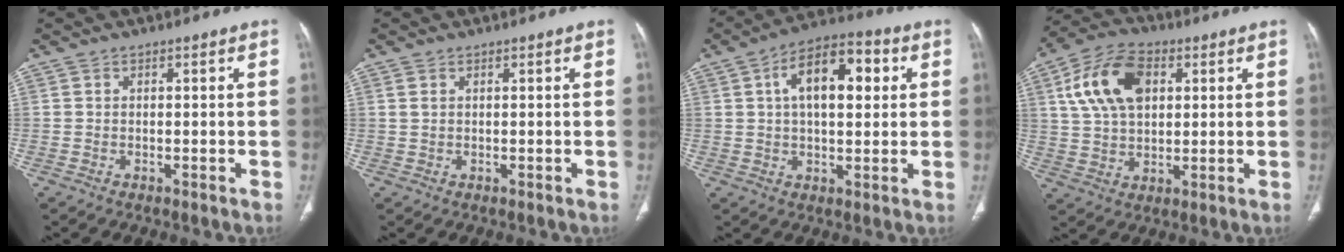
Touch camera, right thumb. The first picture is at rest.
{"total": 1.1, "force": [0.5, 0.7, 0.8], "torque": [-0.019, 0.004, 0.015]}
{"total": 13.4, "force": [3.4, 6.9, 11.0], "torque": [-0.156, 0.020, 0.048]}
{"total": 13.9, "force": [4.2, 8.8, 9.9], "torque": [-0.175, 0.006, 0.077]}